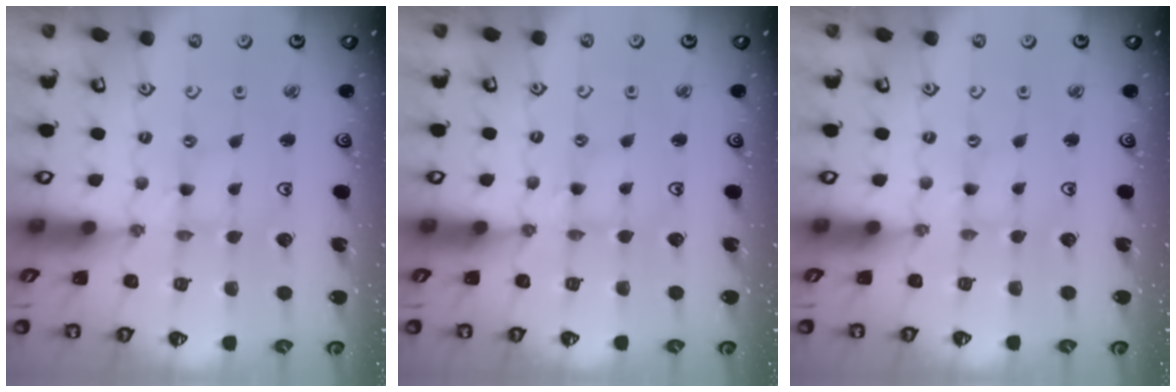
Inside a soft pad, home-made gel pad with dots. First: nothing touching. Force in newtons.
{"total": 2.0, "press": 2.0, "slide": 0.3}
{"total": 0.0}